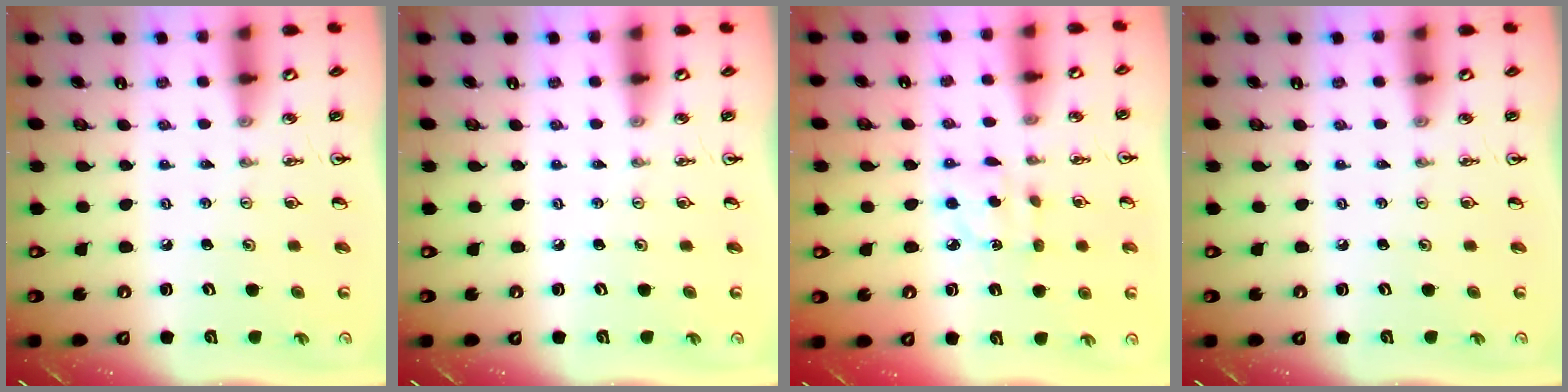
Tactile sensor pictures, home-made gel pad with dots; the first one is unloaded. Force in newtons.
{"total": 0.0}
{"total": 2.9, "press": 2.9, "slide": 0.0}
{"total": 0.0}